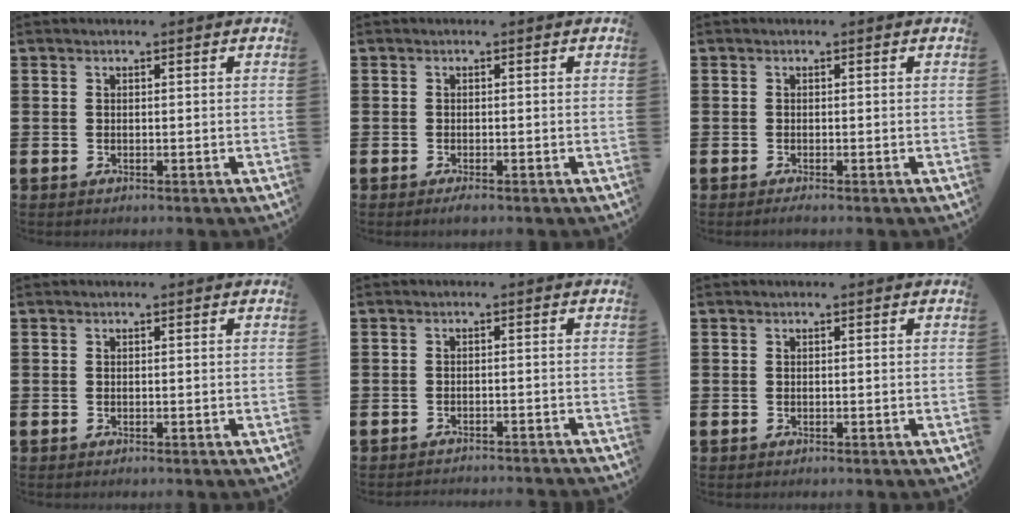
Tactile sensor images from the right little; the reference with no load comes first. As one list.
[{"total": 0.8, "force": [-0.4, 0.1, 0.6], "torque": [-0.012, -0.001, -0.008]}, {"total": 0.5, "force": [-0.3, 0.0, 0.4], "torque": [-0.007, -0.003, -0.005]}, {"total": 0.0}, {"total": 0.9, "force": [-0.9, -0.1, -0.1], "torque": [-0.002, 0.005, -0.019]}, {"total": 0.0}]